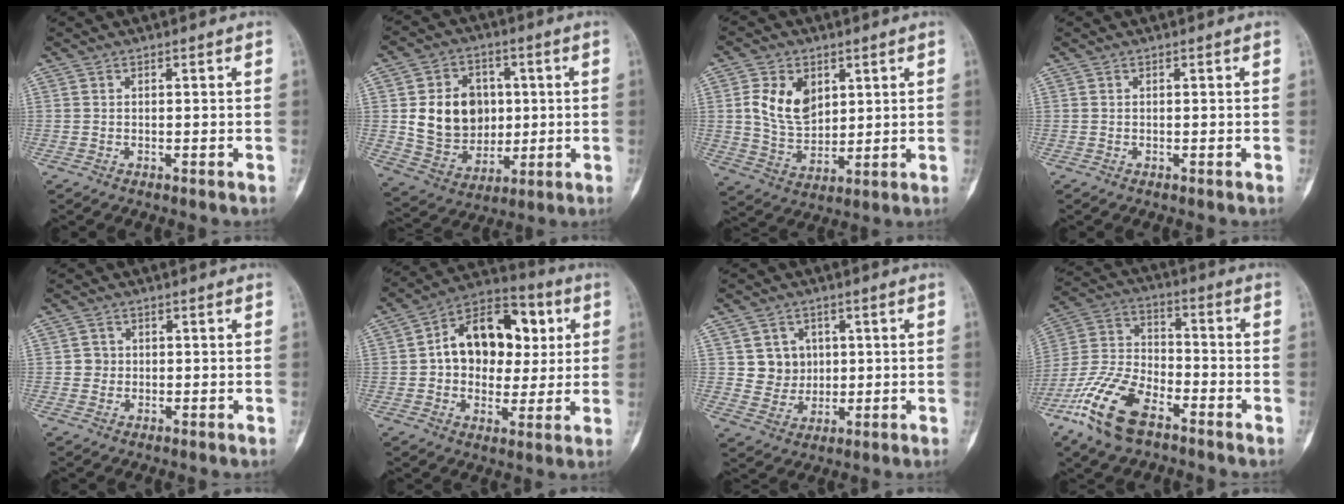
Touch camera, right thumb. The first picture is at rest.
{"total": 14.8, "force": [1.6, 12.1, 8.5], "torque": [-0.099, -0.004, 0.044]}
{"total": 10.4, "force": [3.2, 7.2, 6.9], "torque": [-0.101, -0.017, 0.070]}
{"total": 0.0}
{"total": 2.1, "force": [0.0, 2.0, 0.4], "torque": [0.006, 0.006, -0.002]}
{"total": 17.9, "force": [3.2, 12.4, 12.5], "torque": [-0.134, 0.020, 0.045]}
{"total": 6.5, "force": [1.5, 6.1, 1.6], "torque": [0.009, -0.002, 0.028]}
{"total": 15.9, "force": [-9.4, 7.5, 10.3], "torque": [-0.214, 0.039, -0.190]}